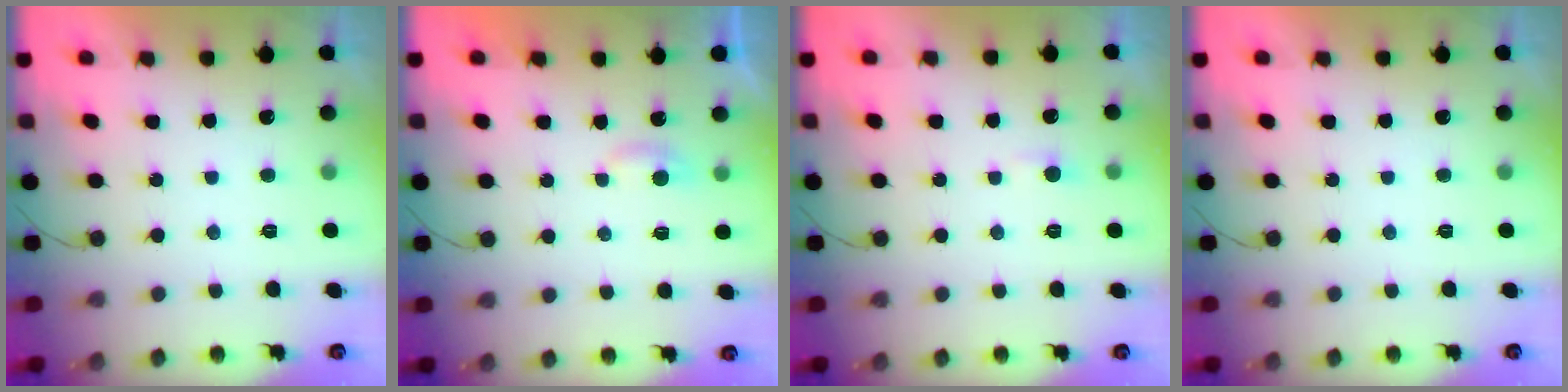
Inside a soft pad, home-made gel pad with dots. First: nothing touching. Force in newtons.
{"total": 2.7, "press": 2.7, "slide": 0.3}
{"total": 2.6, "press": 2.6, "slide": 0.2}
{"total": 0.0}